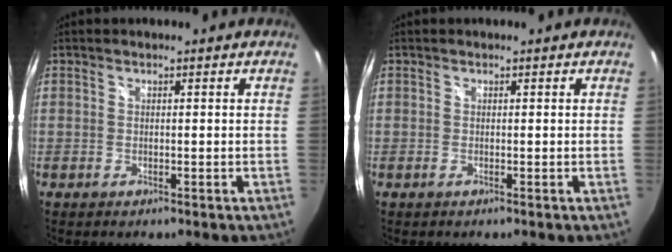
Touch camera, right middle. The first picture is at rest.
{"total": 0.0}